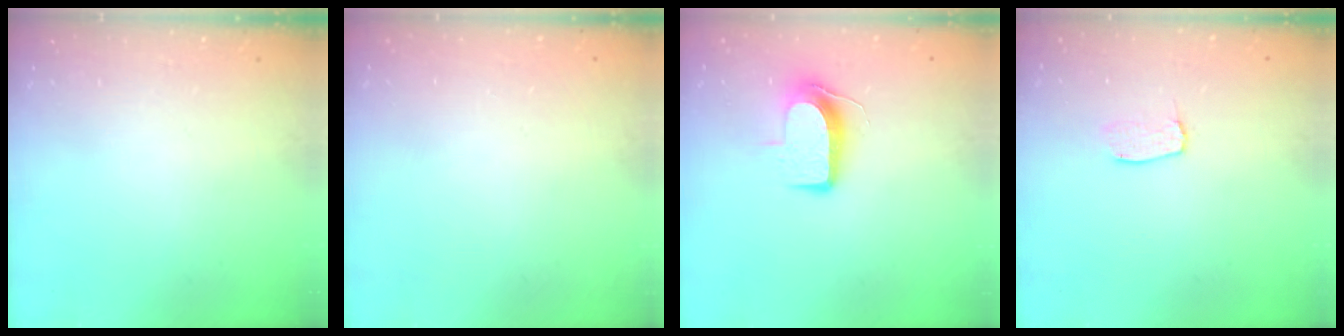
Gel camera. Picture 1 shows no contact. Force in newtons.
{"total": 0.0}
{"total": 8.7, "press": 8.6, "slide": 0.7}
{"total": 3.7, "press": 3.7, "slide": 0.3}